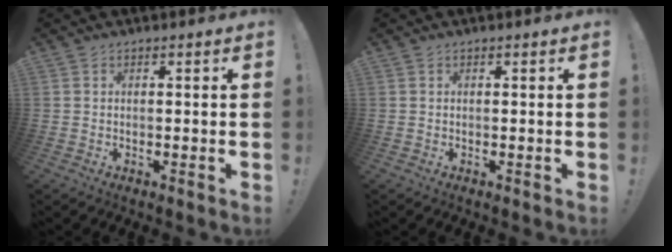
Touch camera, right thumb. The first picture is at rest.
{"total": 0.0}